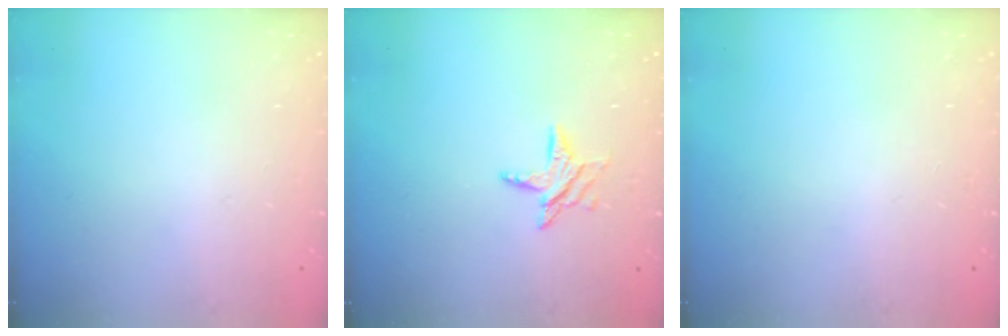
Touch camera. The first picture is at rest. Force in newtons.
{"total": 6.1, "press": 6.0, "slide": 0.6}
{"total": 0.0}